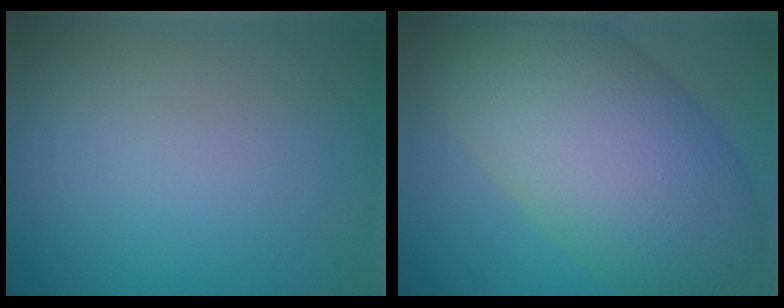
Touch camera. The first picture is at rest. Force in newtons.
{"total": 13.4, "press": 13.4, "slide": 0.5}